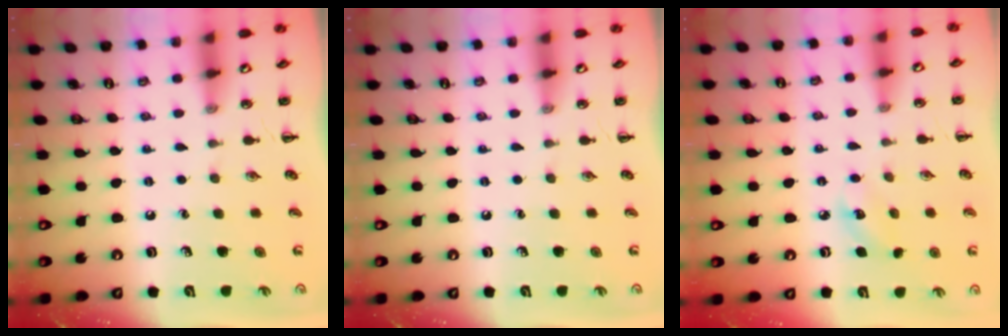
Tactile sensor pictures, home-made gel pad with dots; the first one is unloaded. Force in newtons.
{"total": 0.0}
{"total": 5.6, "press": 5.4, "slide": 1.4}